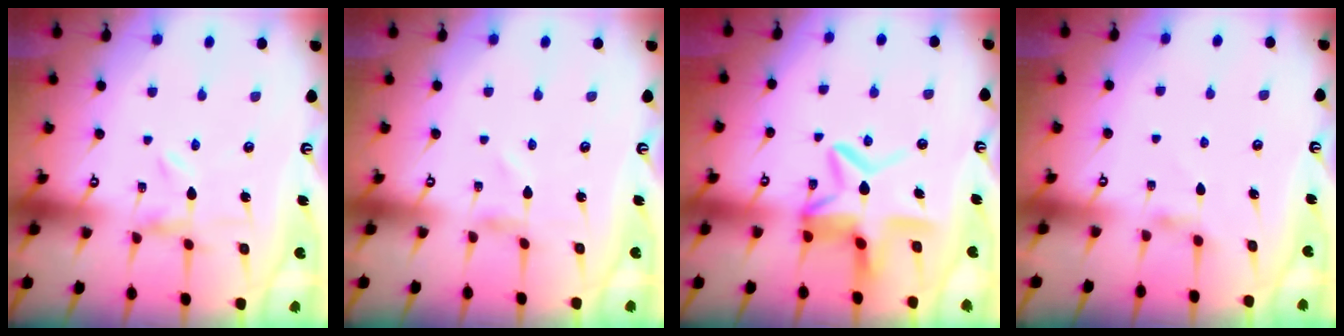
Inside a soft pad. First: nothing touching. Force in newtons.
{"total": 0.7, "press": 0.7, "slide": 0.1}
{"total": 11.8, "press": 11.8, "slide": 1.1}
{"total": 2.4, "press": 2.3, "slide": 0.5}